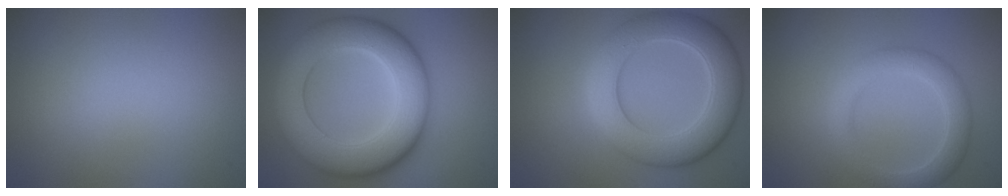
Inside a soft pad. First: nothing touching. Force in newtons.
{"total": 10.7, "press": 10.7, "slide": 0.4}
{"total": 7.9, "press": 7.9, "slide": 0.4}
{"total": 3.6, "press": 3.6, "slide": 0.1}